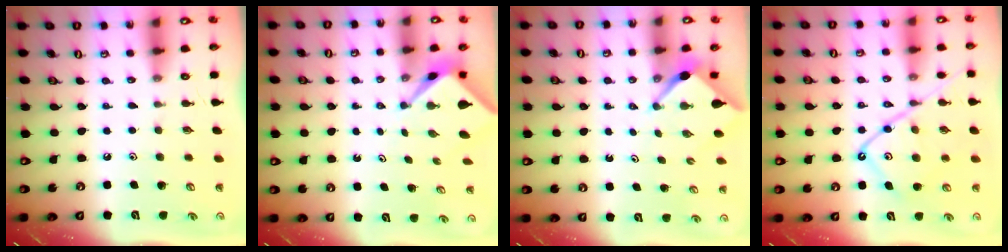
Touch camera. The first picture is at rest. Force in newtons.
{"total": 2.3, "press": 2.2, "slide": 0.3}
{"total": 2.6, "press": 2.6, "slide": 0.1}
{"total": 13.7, "press": 13.6, "slide": 1.3}